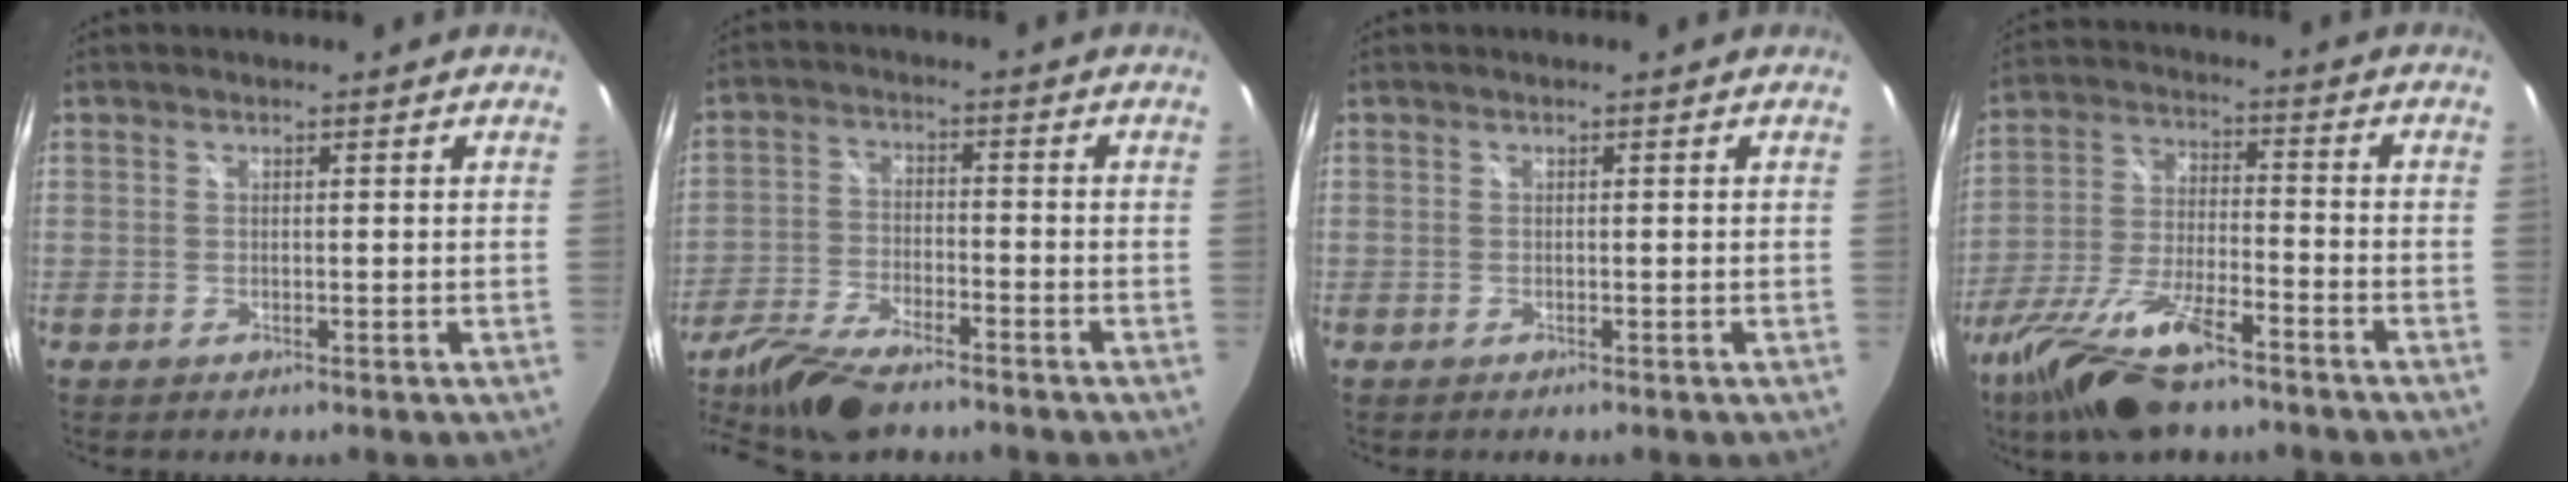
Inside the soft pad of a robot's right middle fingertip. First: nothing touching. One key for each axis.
{"total": 14.7, "fx": -11.4, "fy": 4.5, "fz": 8.1, "tx": -0.184, "ty": -0.030, "tz": -0.211}
{"total": 0.0}
{"total": 16.6, "fx": -12.0, "fy": 4.7, "fz": 10.4, "tx": -0.219, "ty": -0.033, "tz": -0.220}